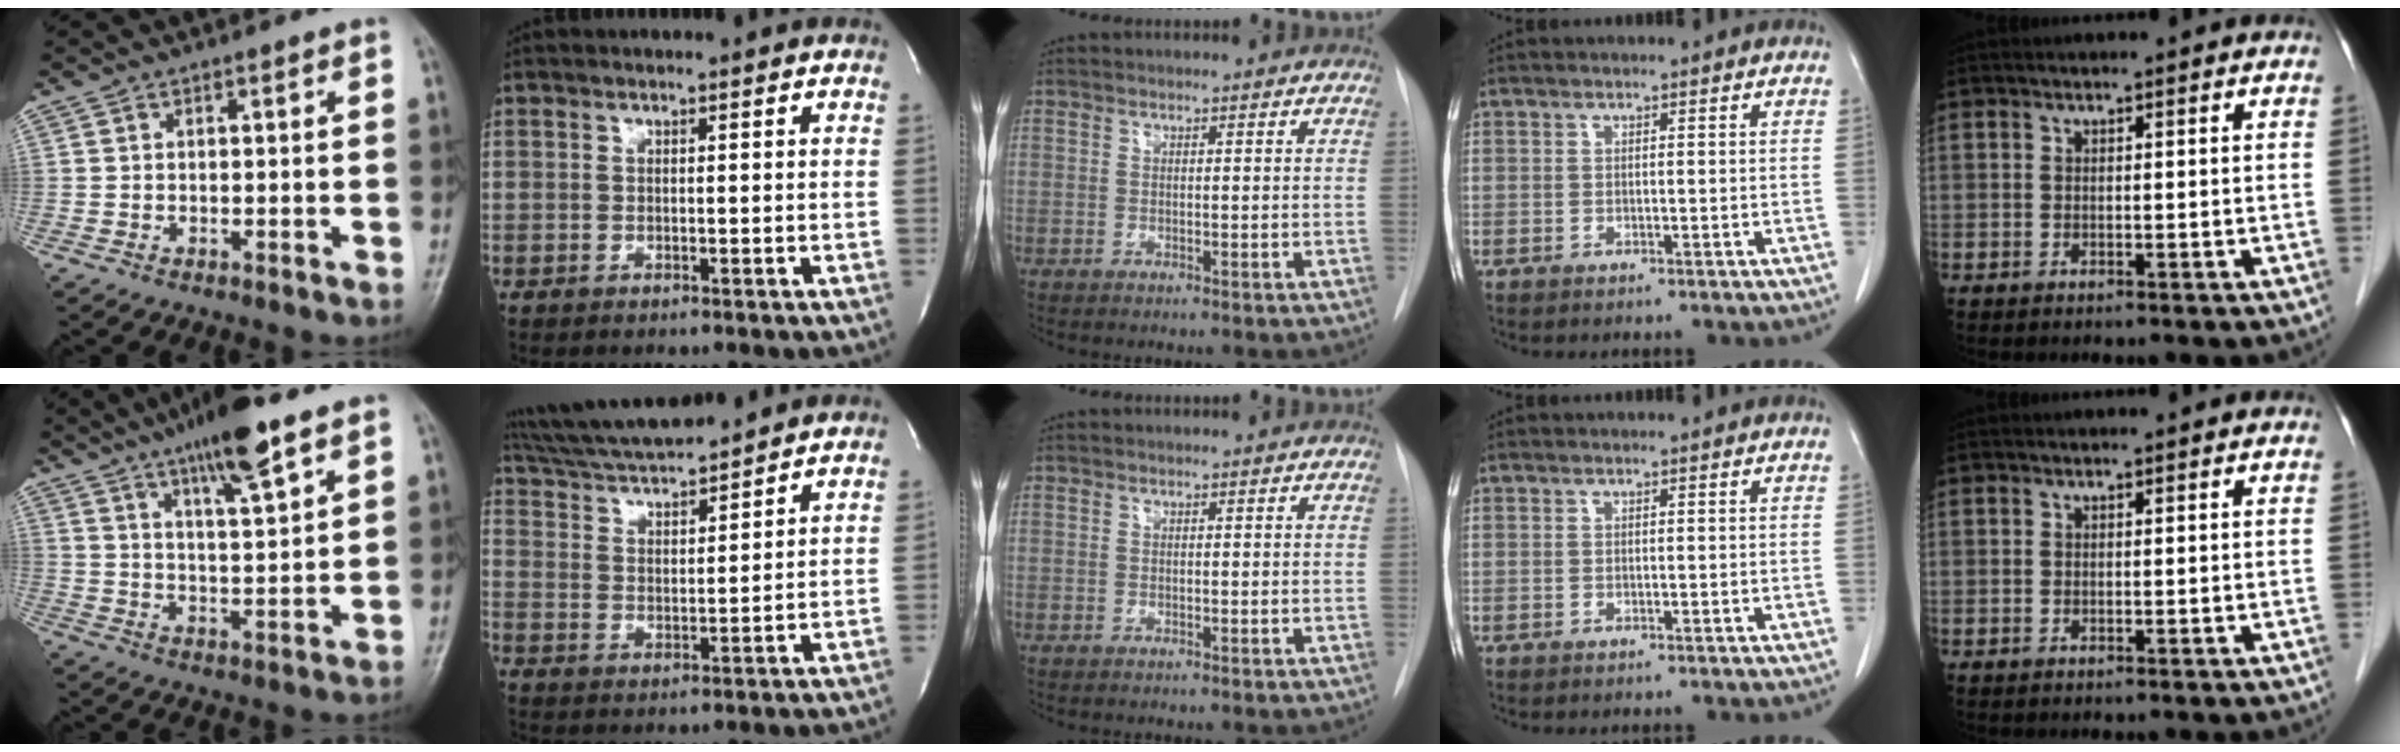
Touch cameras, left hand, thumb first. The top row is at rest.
{"thumb": {"total": 13.2, "force": [8.4, 2.5, 9.9], "torque": [-0.152, -0.034, 0.139]}, "index": {"total": 14.3, "force": [13.2, 1.4, 5.5], "torque": [-0.108, 0.020, 0.234]}}